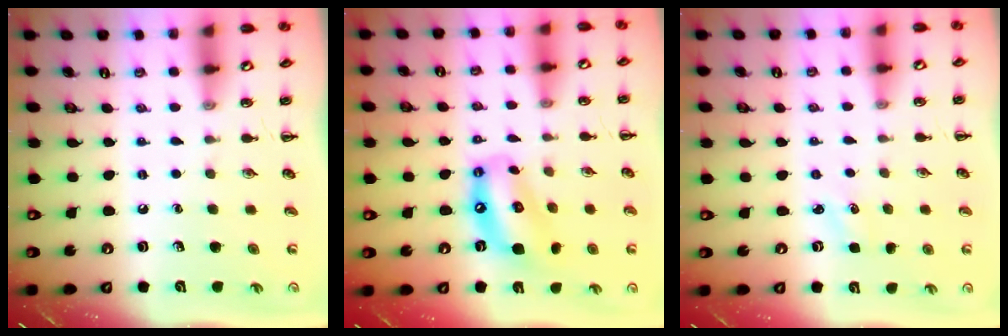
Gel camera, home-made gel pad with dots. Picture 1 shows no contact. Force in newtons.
{"total": 12.7, "press": 12.2, "slide": 3.5}
{"total": 2.0, "press": 1.9, "slide": 0.6}